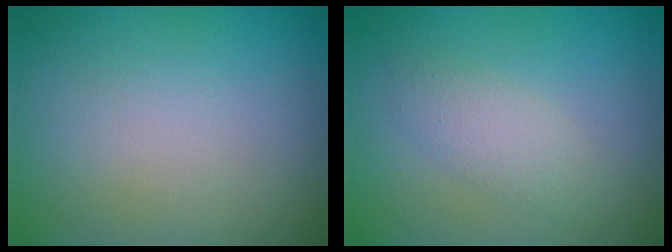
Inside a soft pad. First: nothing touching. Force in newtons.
{"total": 2.3, "press": 2.3, "slide": 0.1}